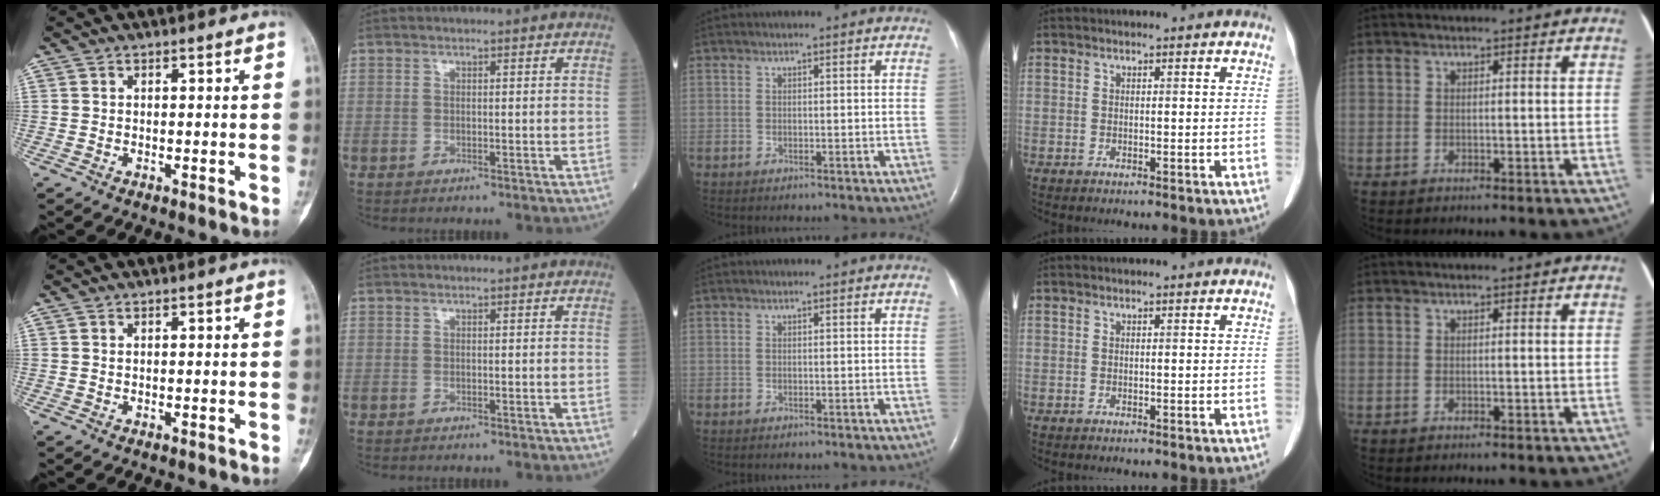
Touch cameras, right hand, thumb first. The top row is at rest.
{}